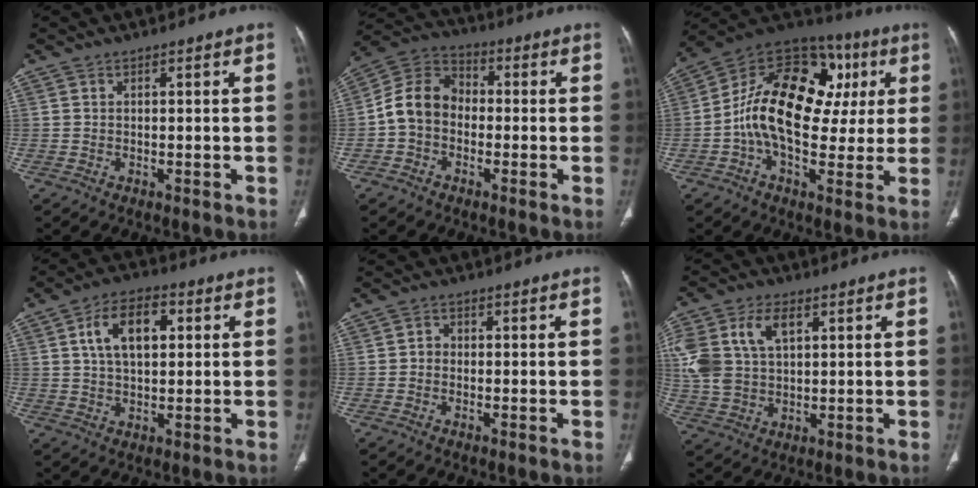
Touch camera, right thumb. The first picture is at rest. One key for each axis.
{"total": 9.5, "fx": -1.5, "fy": 7.5, "fz": 5.6, "tx": -0.092, "ty": 0.036, "tz": -0.044}
{"total": 23.5, "fx": 2.7, "fy": 14.3, "fz": 18.4, "tx": -0.271, "ty": 0.034, "tz": 0.032}
{"total": 9.9, "fx": 2.6, "fy": 5.6, "fz": 7.7, "tx": -0.124, "ty": 0.010, "tz": 0.041}
{"total": 1.4, "fx": -0.4, "fy": 1.2, "fz": 0.7, "tx": -0.002, "ty": 0.006, "tz": -0.012}
{"total": 13.5, "fx": 4.2, "fy": 8.6, "fz": 9.5, "tx": -0.213, "ty": 0.004, "tz": 0.089}